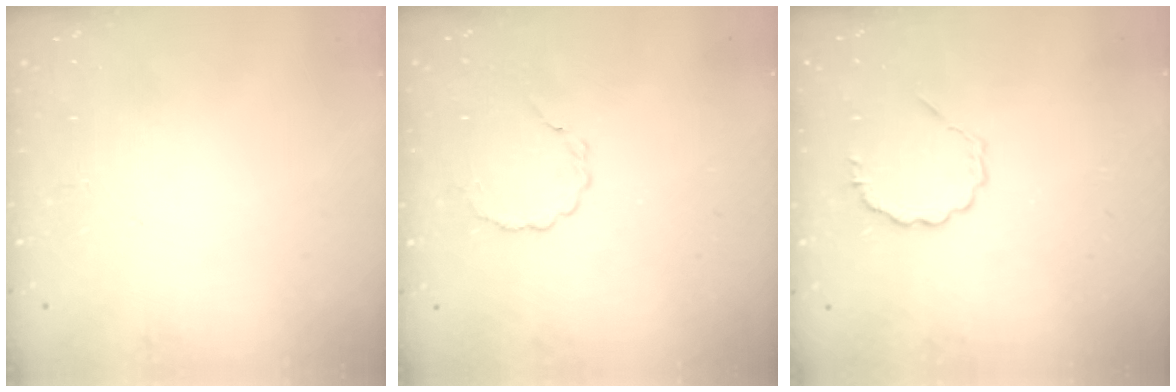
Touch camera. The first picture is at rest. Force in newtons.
{"total": 2.6, "press": 2.5, "slide": 0.9}
{"total": 4.0, "press": 3.9, "slide": 1.0}